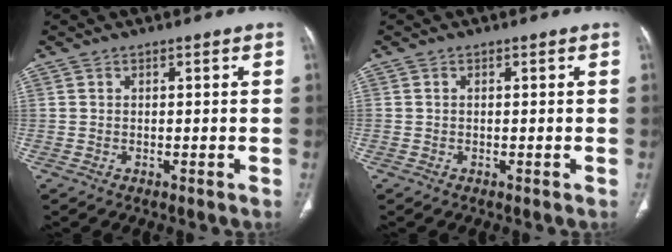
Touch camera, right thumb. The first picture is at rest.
{"total": 0.0}